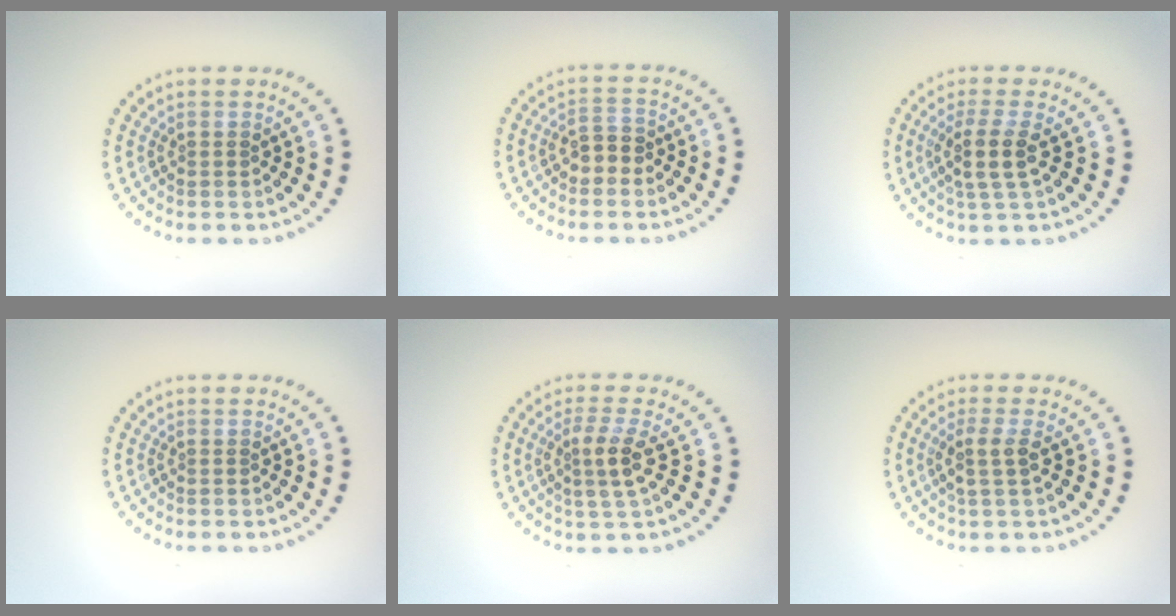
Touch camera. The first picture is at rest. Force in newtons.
{"total": 2.0, "press": 1.9, "slide": 0.6}
{"total": 2.9, "press": 2.4, "slide": 1.6}
{"total": 0.0}
{"total": 2.7, "press": 2.3, "slide": 1.4}
{"total": 2.2, "press": 1.8, "slide": 1.3}